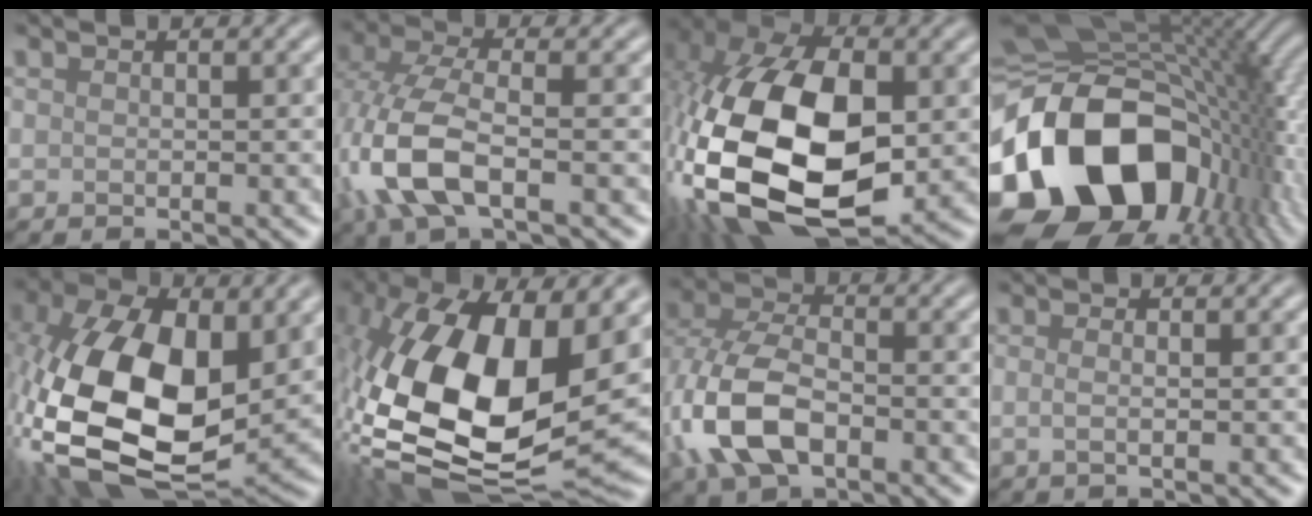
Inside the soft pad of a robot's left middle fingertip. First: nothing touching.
{"total": 7.7, "force": [-1.9, 3.5, 6.5], "torque": [-0.161, 0.008, -0.046]}
{"total": 19.1, "force": [-2.5, 10.9, 15.5], "torque": [-0.341, -0.013, -0.046]}
{"total": 18.0, "force": [-4.9, 12.2, 12.3], "torque": [-0.241, -0.016, -0.079]}
{"total": 17.6, "force": [0.2, 10.3, 14.3], "torque": [-0.315, -0.024, 0.007]}
{"total": 18.3, "force": [0.7, 8.8, 16.0], "torque": [-0.336, -0.006, 0.014]}
{"total": 7.9, "force": [-2.3, 4.6, 6.0], "torque": [-0.143, 0.003, -0.052]}
{"total": 1.1, "force": [-0.1, 0.1, 1.1], "torque": [-0.027, -0.002, -0.004]}